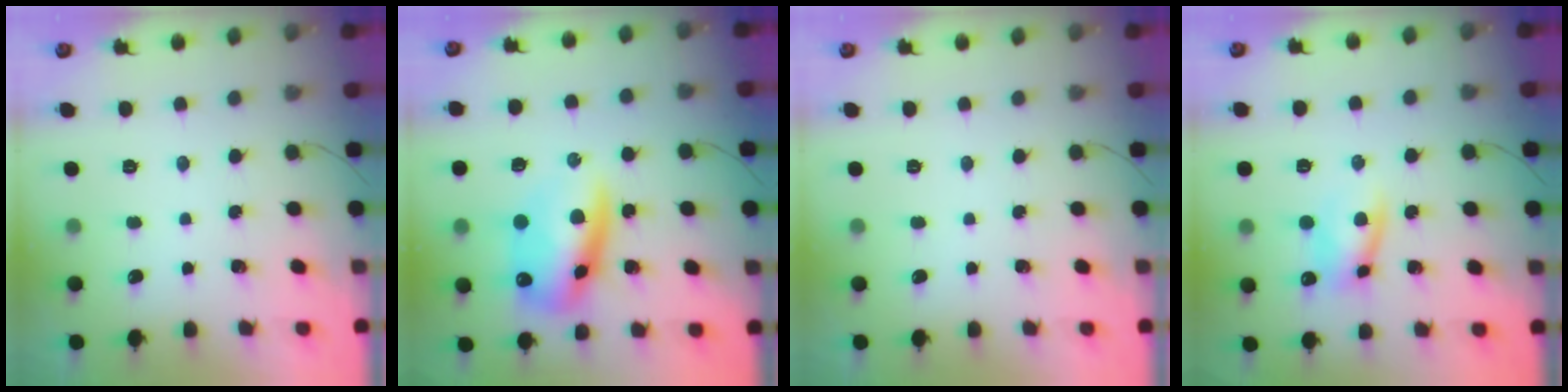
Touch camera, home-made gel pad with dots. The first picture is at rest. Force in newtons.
{"total": 14.3, "press": 14.0, "slide": 3.1}
{"total": 0.0}
{"total": 8.5, "press": 8.4, "slide": 1.3}